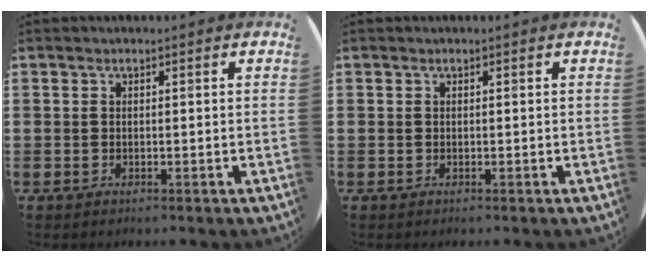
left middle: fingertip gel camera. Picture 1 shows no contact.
{"total": 0.0}